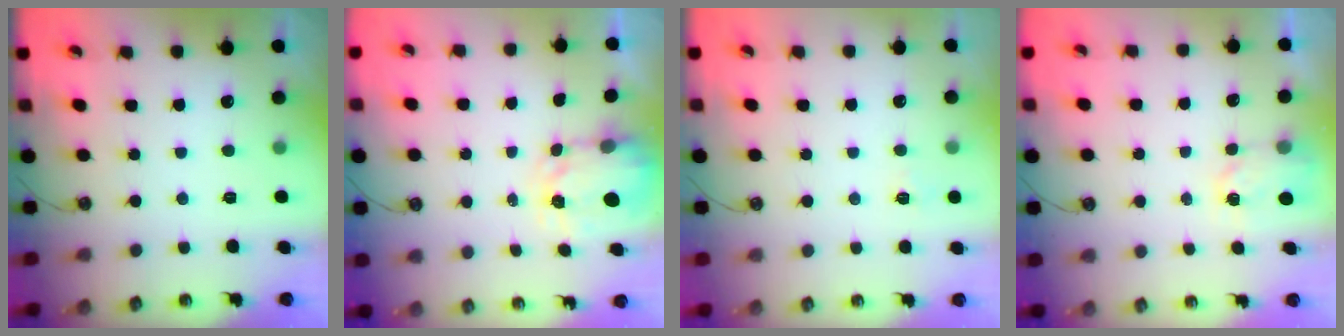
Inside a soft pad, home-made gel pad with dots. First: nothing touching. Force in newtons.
{"total": 3.6, "press": 3.5, "slide": 0.4}
{"total": 2.8, "press": 2.8, "slide": 0.3}
{"total": 3.2, "press": 3.1, "slide": 0.5}